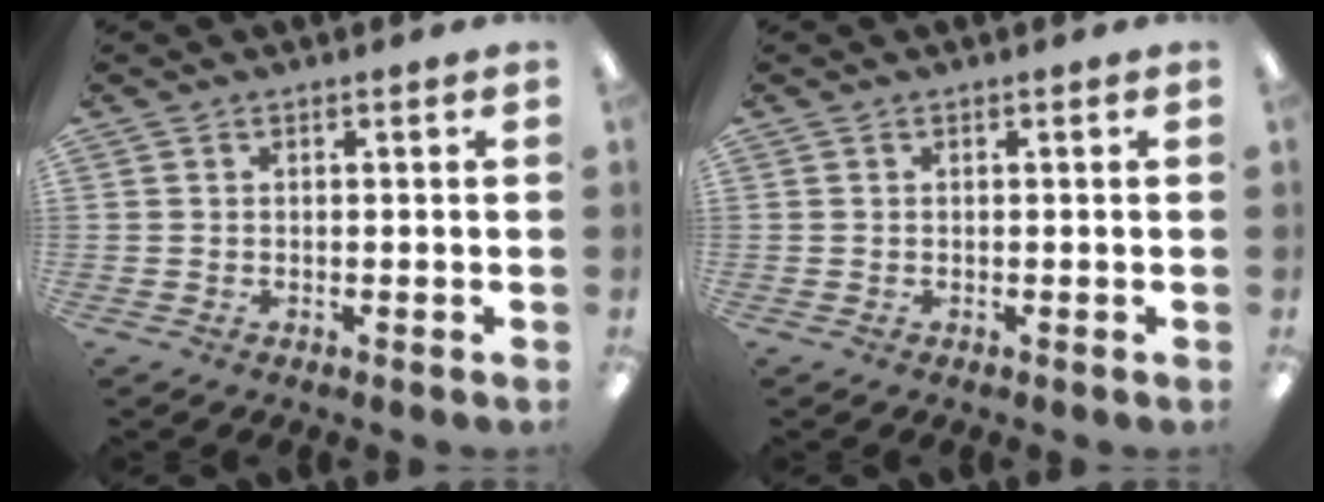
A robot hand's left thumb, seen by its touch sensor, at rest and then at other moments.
{"total": 0.0}